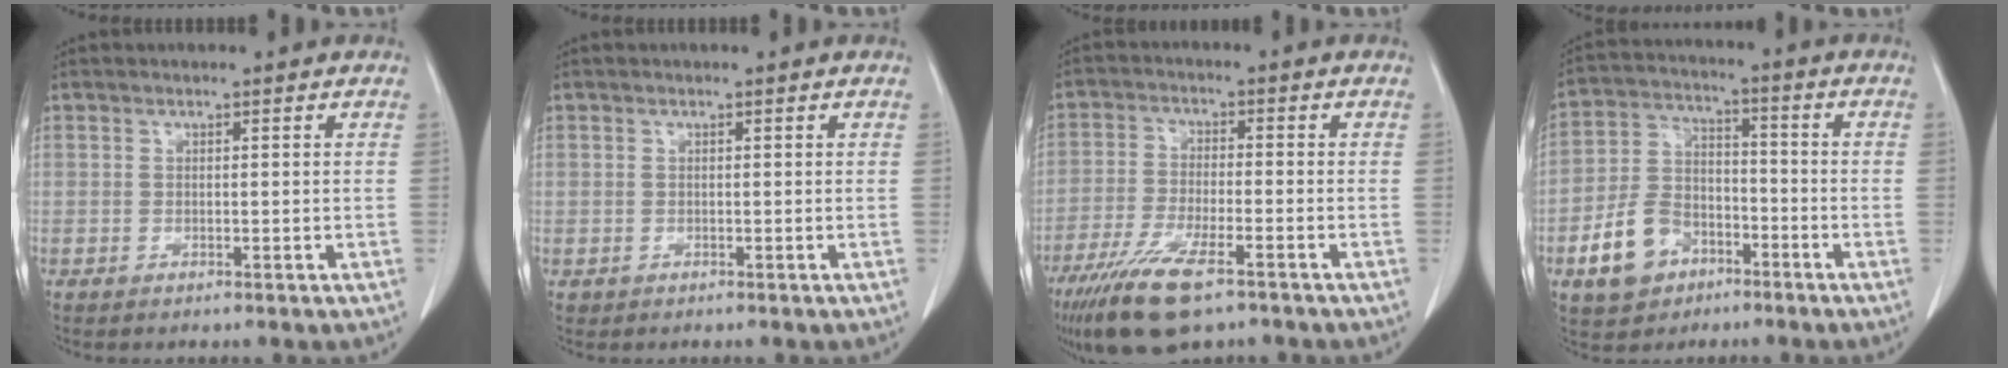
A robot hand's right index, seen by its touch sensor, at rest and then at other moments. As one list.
[{"total": 0.6, "force": [-0.1, 0.6, 0.0], "torque": [0.003, 0.006, -0.003]}, {"total": 11.5, "force": [-7.6, 2.7, 8.2], "torque": [-0.158, -0.025, -0.131]}, {"total": 10.3, "force": [-5.2, 7.3, 5.1], "torque": [-0.121, 0.017, -0.088]}]